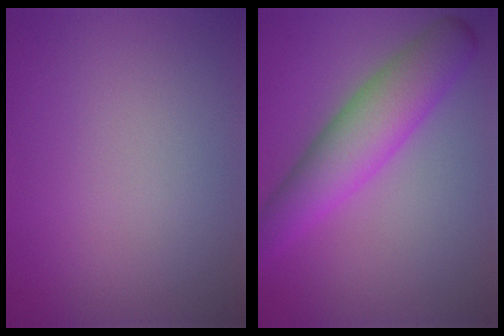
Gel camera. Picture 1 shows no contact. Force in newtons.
{"total": 6.4, "press": 6.4, "slide": 0.2}